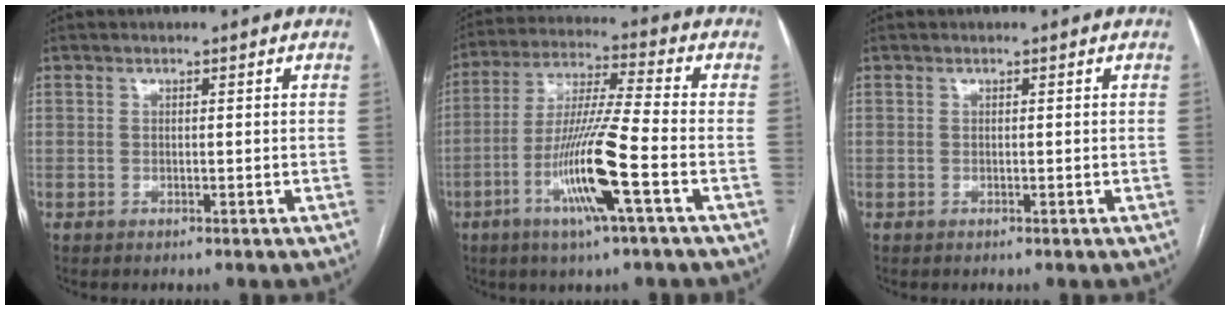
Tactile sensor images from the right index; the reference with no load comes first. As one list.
[{"total": 13.2, "force": [-5.1, -0.6, 12.2], "torque": [-0.243, -0.012, -0.100]}, {"total": 0.0}]